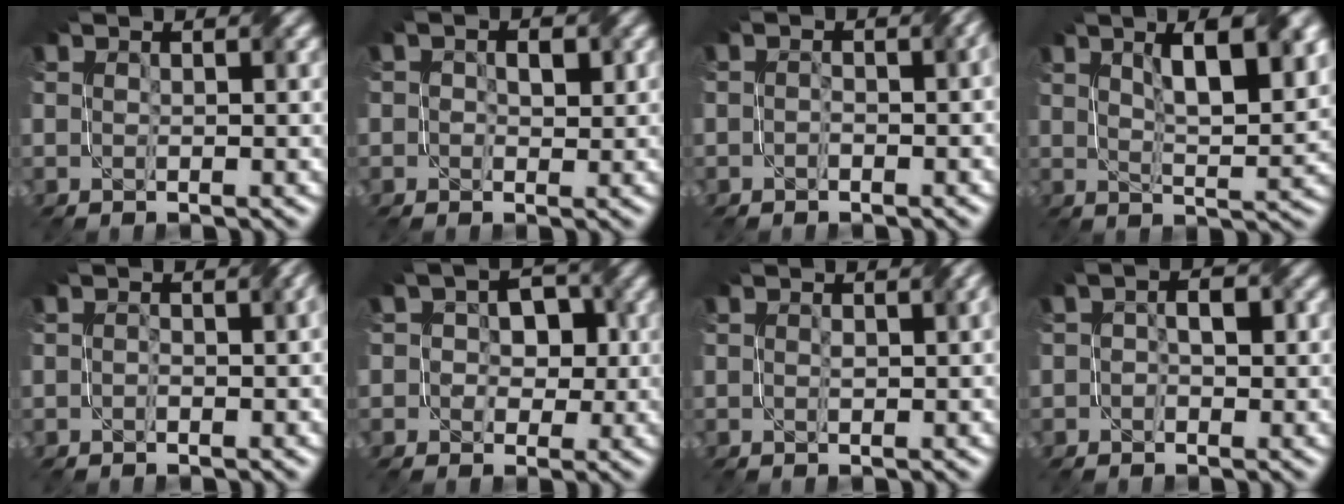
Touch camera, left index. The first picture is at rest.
{"total": 2.2, "force": [0.2, 1.7, 1.4], "torque": [-0.018, 0.001, 0.003]}
{"total": 3.1, "force": [-1.4, 1.5, 2.3], "torque": [-0.021, -0.003, -0.018]}
{"total": 7.5, "force": [3.0, 2.1, 6.5], "torque": [-0.093, 0.011, 0.046]}
{"total": 2.8, "force": [-1.2, 1.3, 2.1], "torque": [-0.022, -0.004, -0.015]}
{"total": 4.5, "force": [-0.1, 3.7, 2.6], "torque": [-0.012, 0.014, -0.020]}
{"total": 1.3, "force": [-0.1, 0.4, 1.3], "torque": [-0.018, 0.000, 0.000]}
{"total": 2.9, "force": [-0.4, 2.0, 2.0], "torque": [-0.018, 0.010, -0.009]}